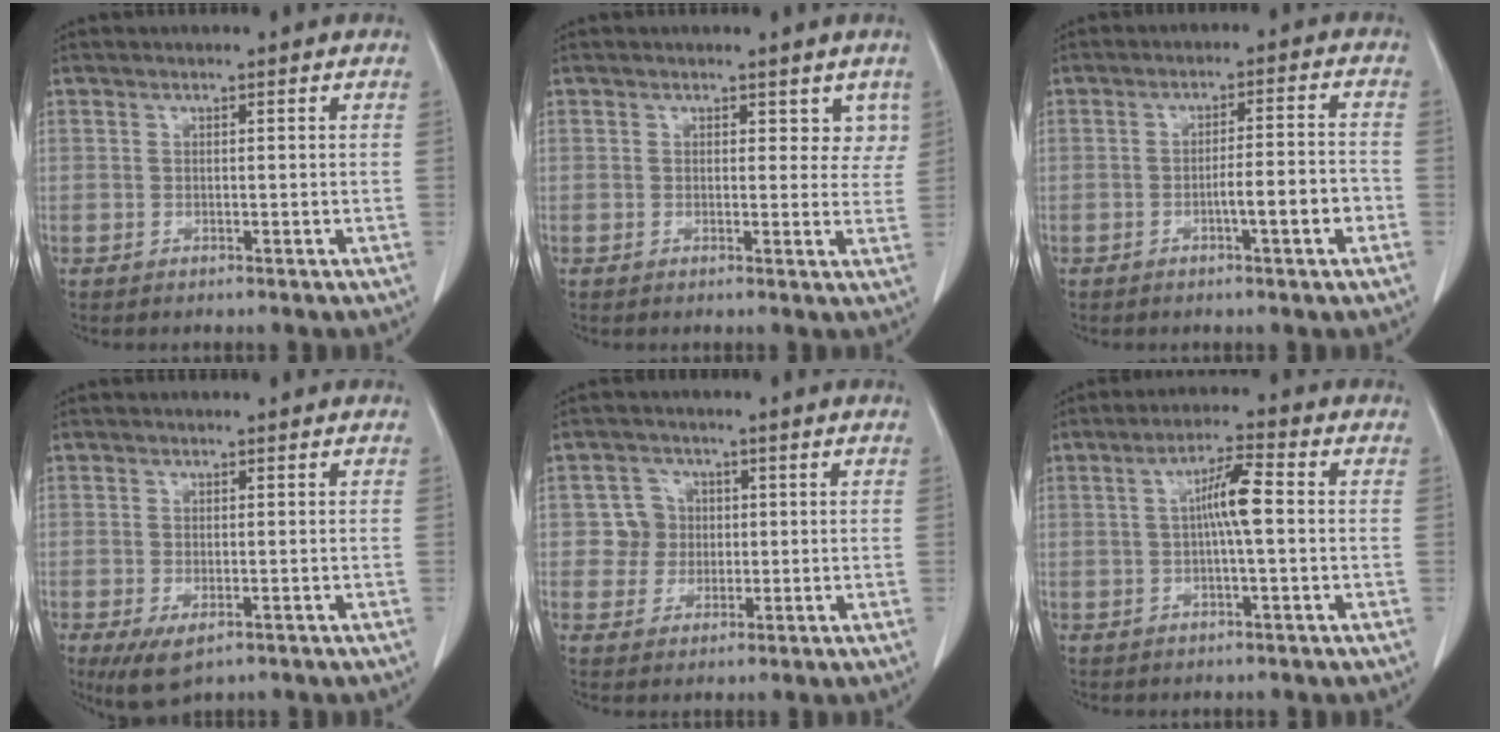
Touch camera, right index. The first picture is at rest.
{"total": 3.3, "force": [2.1, 2.2, 1.3], "torque": [0.006, -0.003, 0.020]}
{"total": 5.8, "force": [-2.3, 0.4, 5.3], "torque": [-0.079, 0.009, -0.034]}
{"total": 4.8, "force": [-2.5, 2.0, 3.6], "torque": [-0.063, -0.013, -0.033]}
{"total": 0.0}
{"total": 5.8, "force": [0.2, 0.4, 5.7], "torque": [-0.103, 0.011, 0.002]}